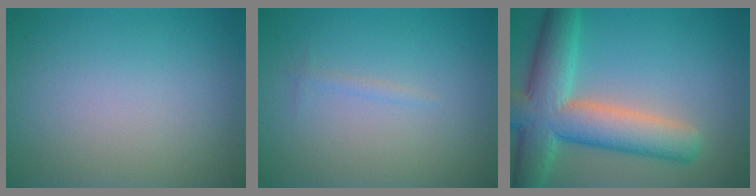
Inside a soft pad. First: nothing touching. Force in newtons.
{"total": 0.6, "press": 0.6, "slide": 0.0}
{"total": 9.8, "press": 9.7, "slide": 0.6}